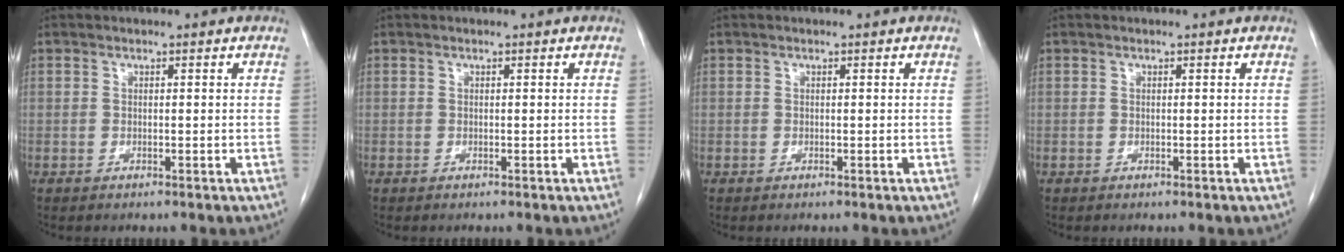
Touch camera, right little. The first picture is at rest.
{"total": 0.0}
{"total": 0.0}
{"total": 0.0}